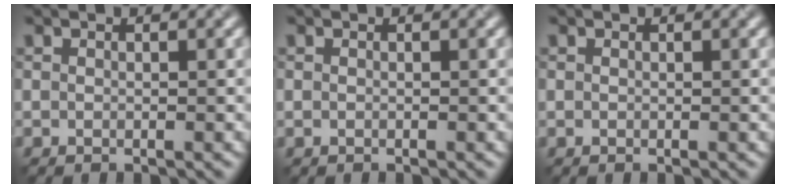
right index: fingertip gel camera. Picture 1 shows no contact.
{"total": 0.0}
{"total": 0.0}